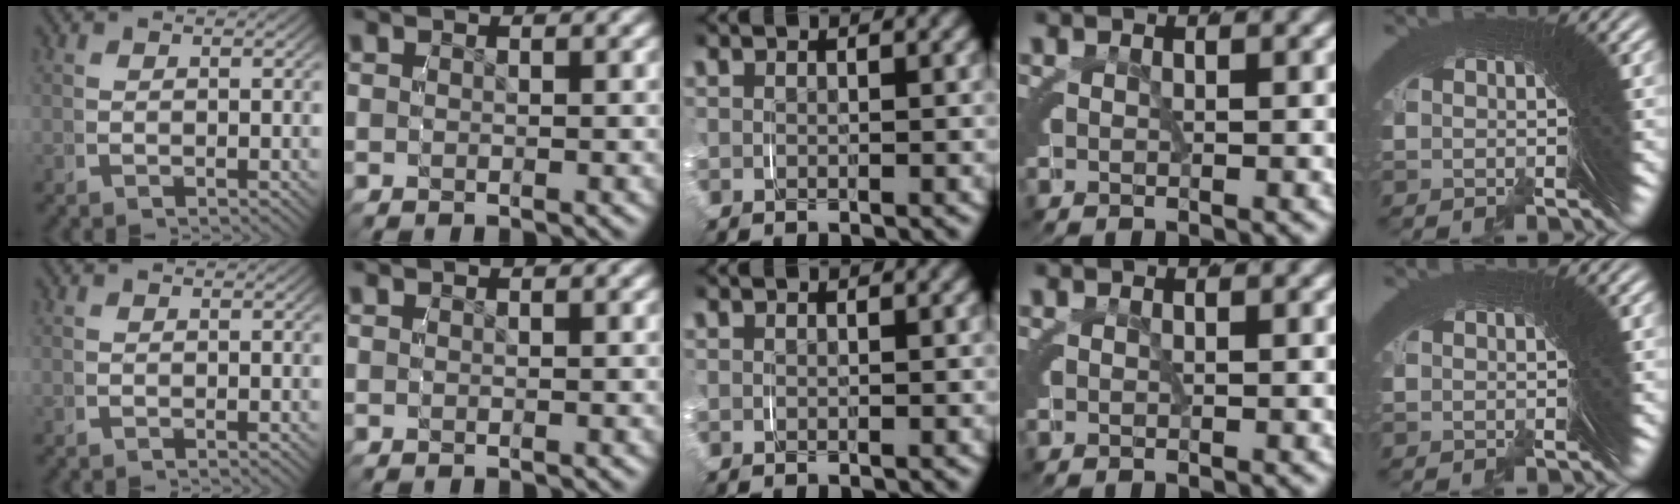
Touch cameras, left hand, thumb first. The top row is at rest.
{}